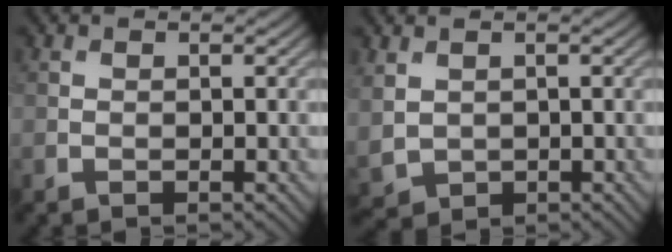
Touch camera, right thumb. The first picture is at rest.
{"total": 3.2, "force": [0.8, 2.6, 1.7], "torque": [-0.062, -0.010, 0.021]}